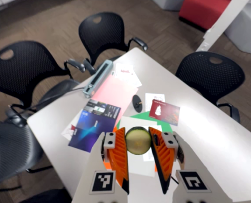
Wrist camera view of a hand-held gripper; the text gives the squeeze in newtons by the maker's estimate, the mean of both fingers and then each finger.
{"total": 10.8, "left": 10.8, "right": 10.9}